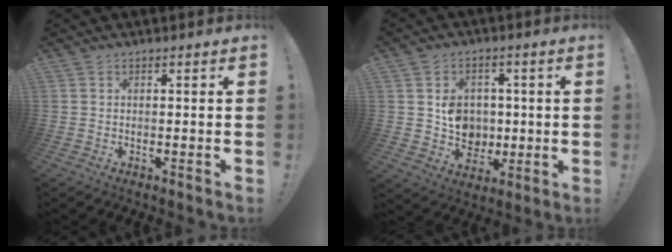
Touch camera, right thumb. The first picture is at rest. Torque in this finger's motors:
{"motor_torque": [0.11, 0.18, 0.27, 0.47, 0.15]}